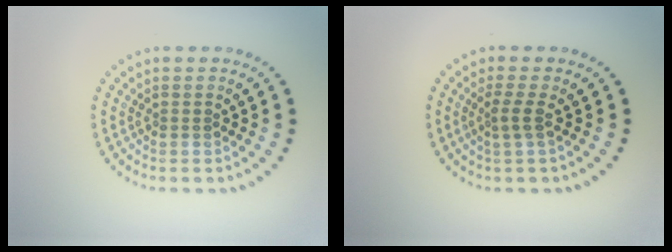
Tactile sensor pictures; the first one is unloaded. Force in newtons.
{"total": 1.7, "press": 1.2, "slide": 1.2}